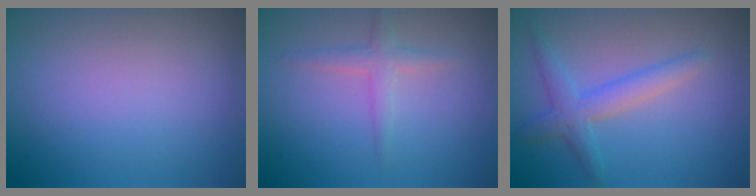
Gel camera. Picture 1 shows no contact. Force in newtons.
{"total": 1.9, "press": 1.9, "slide": 0.1}
{"total": 3.1, "press": 3.1, "slide": 0.2}